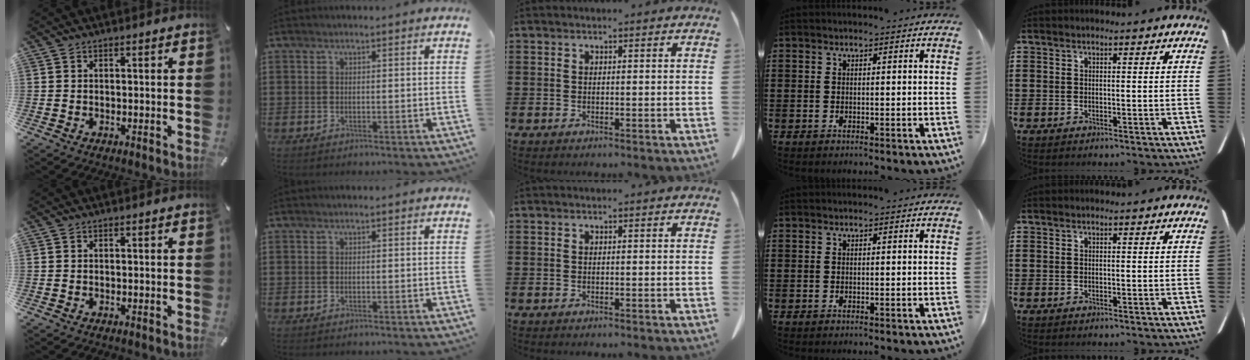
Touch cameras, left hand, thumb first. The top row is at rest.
{}